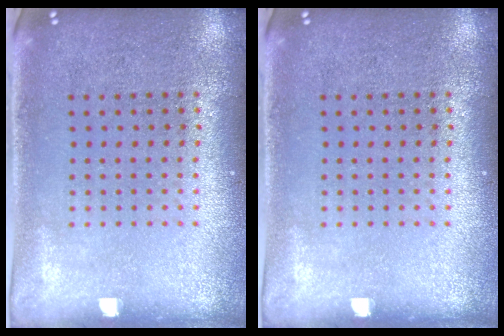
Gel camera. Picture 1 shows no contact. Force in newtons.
{"total": 0.0}